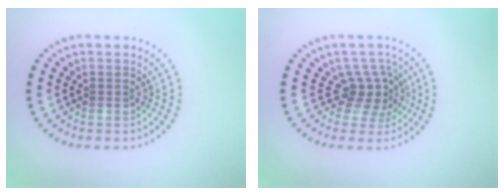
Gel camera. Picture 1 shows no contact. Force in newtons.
{"total": 2.9, "press": 2.0, "slide": 2.1}